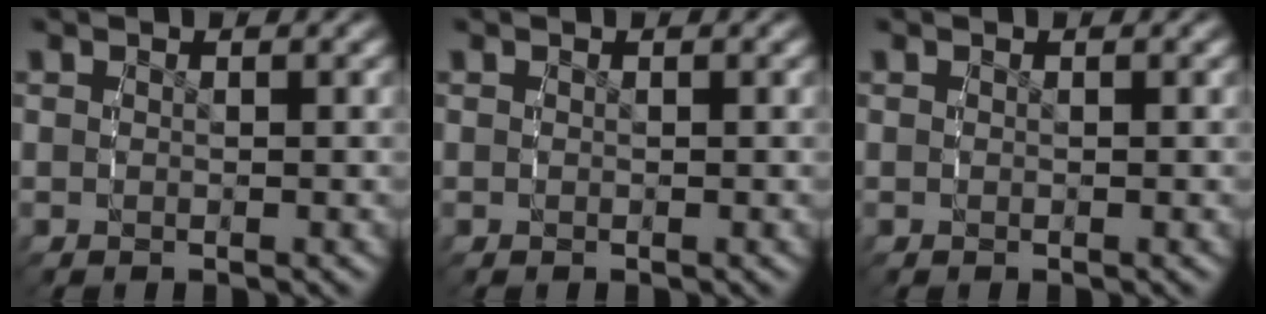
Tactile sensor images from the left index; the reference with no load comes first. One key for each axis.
{"total": 0.0}
{"total": 0.0}